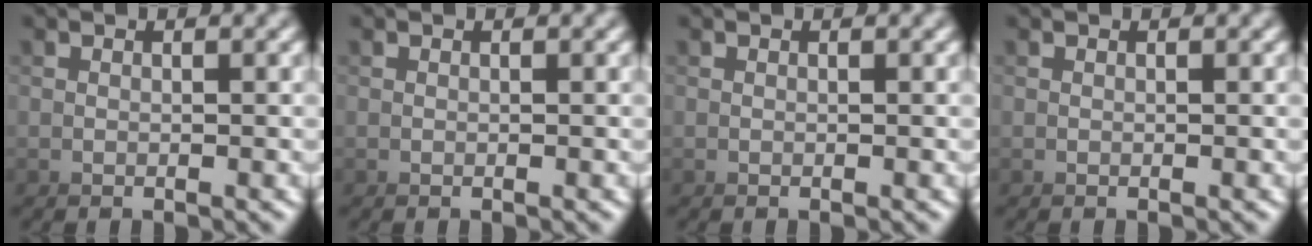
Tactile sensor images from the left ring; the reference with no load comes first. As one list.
[{"total": 0.0}, {"total": 0.0}, {"total": 0.0}]